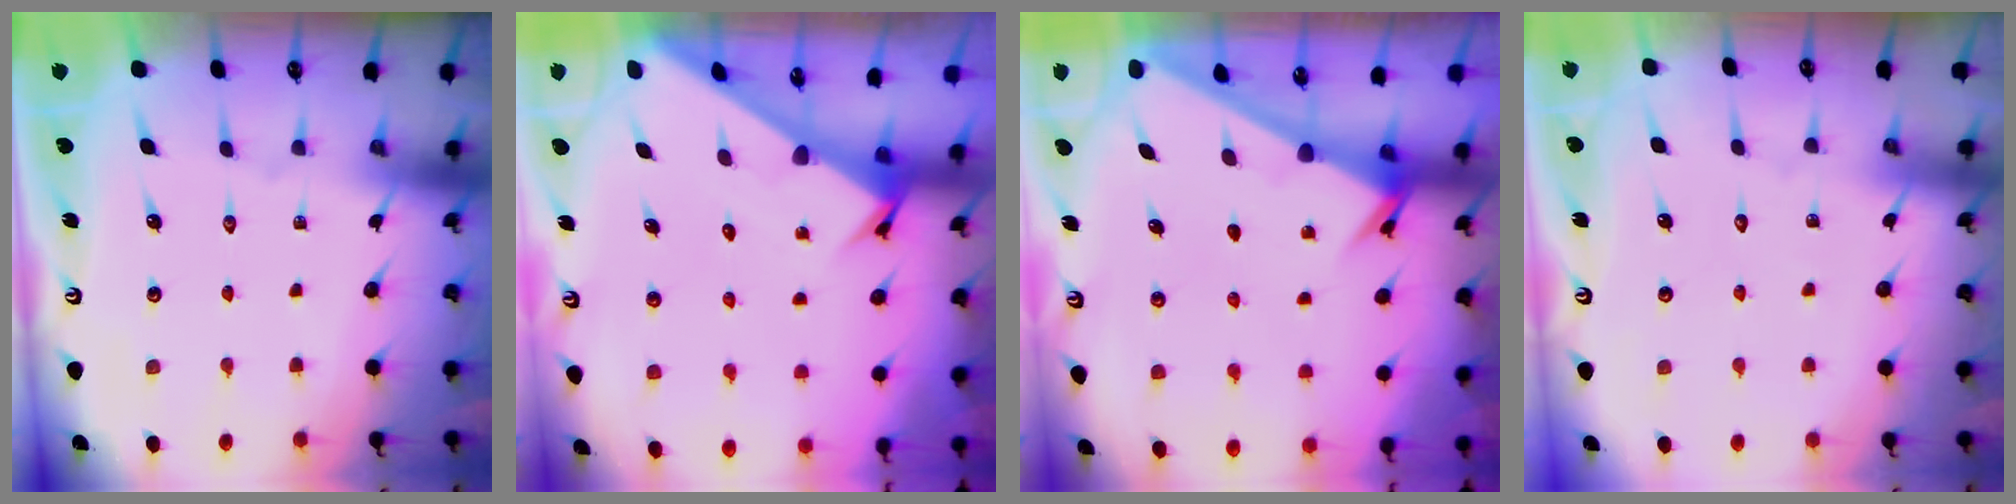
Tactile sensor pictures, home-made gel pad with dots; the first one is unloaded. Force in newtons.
{"total": 2.2, "press": 2.2, "slide": 0.1}
{"total": 2.4, "press": 2.4, "slide": 0.2}
{"total": 2.4, "press": 2.4, "slide": 0.3}